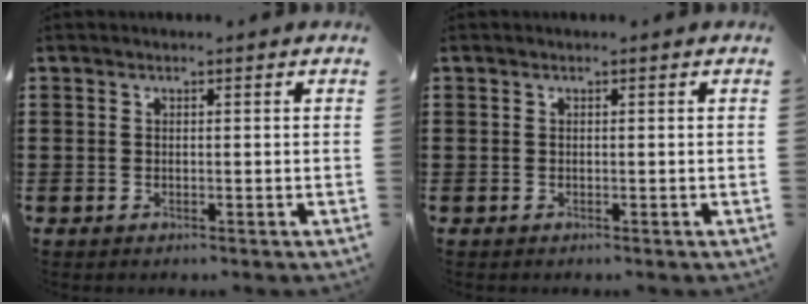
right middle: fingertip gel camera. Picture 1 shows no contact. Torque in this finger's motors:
{"motor_torque": [0.16, -0.12, -0.02, -0.01]}